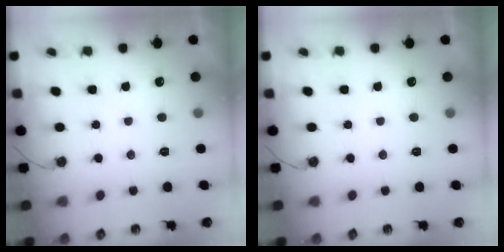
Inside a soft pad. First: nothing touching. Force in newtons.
{"total": 0.0}